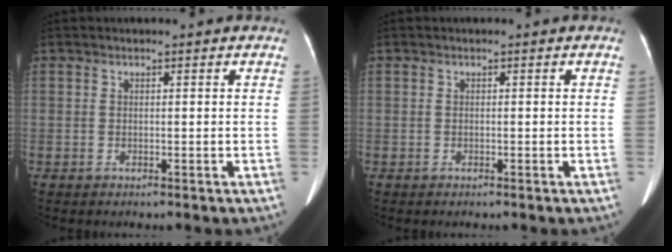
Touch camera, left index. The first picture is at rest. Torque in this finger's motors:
{"motor_torque": [0.02, 0.02, -0.06, 0.00]}